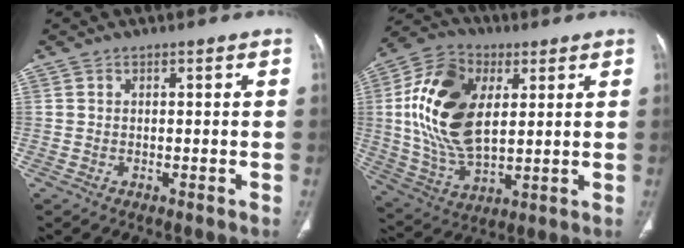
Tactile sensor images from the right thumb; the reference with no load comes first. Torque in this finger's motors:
{"motor_torque": [-0.92, 1.70, 1.64, 0.03, 0.20]}